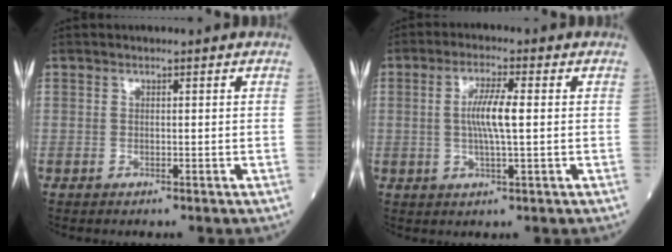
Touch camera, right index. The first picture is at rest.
{"total": 5.8, "force": [0.4, 0.4, 5.8], "torque": [-0.113, 0.001, 0.005]}